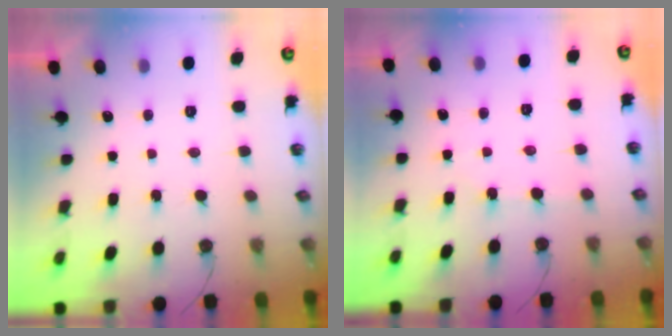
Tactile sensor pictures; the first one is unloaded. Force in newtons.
{"total": 2.8, "press": 2.8, "slide": 0.3}